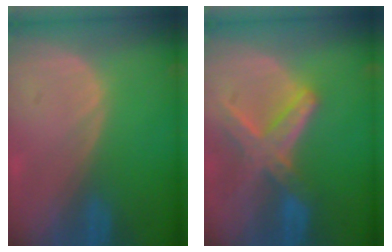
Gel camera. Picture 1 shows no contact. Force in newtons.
{"total": 8.2, "press": 7.1, "slide": 4.1}